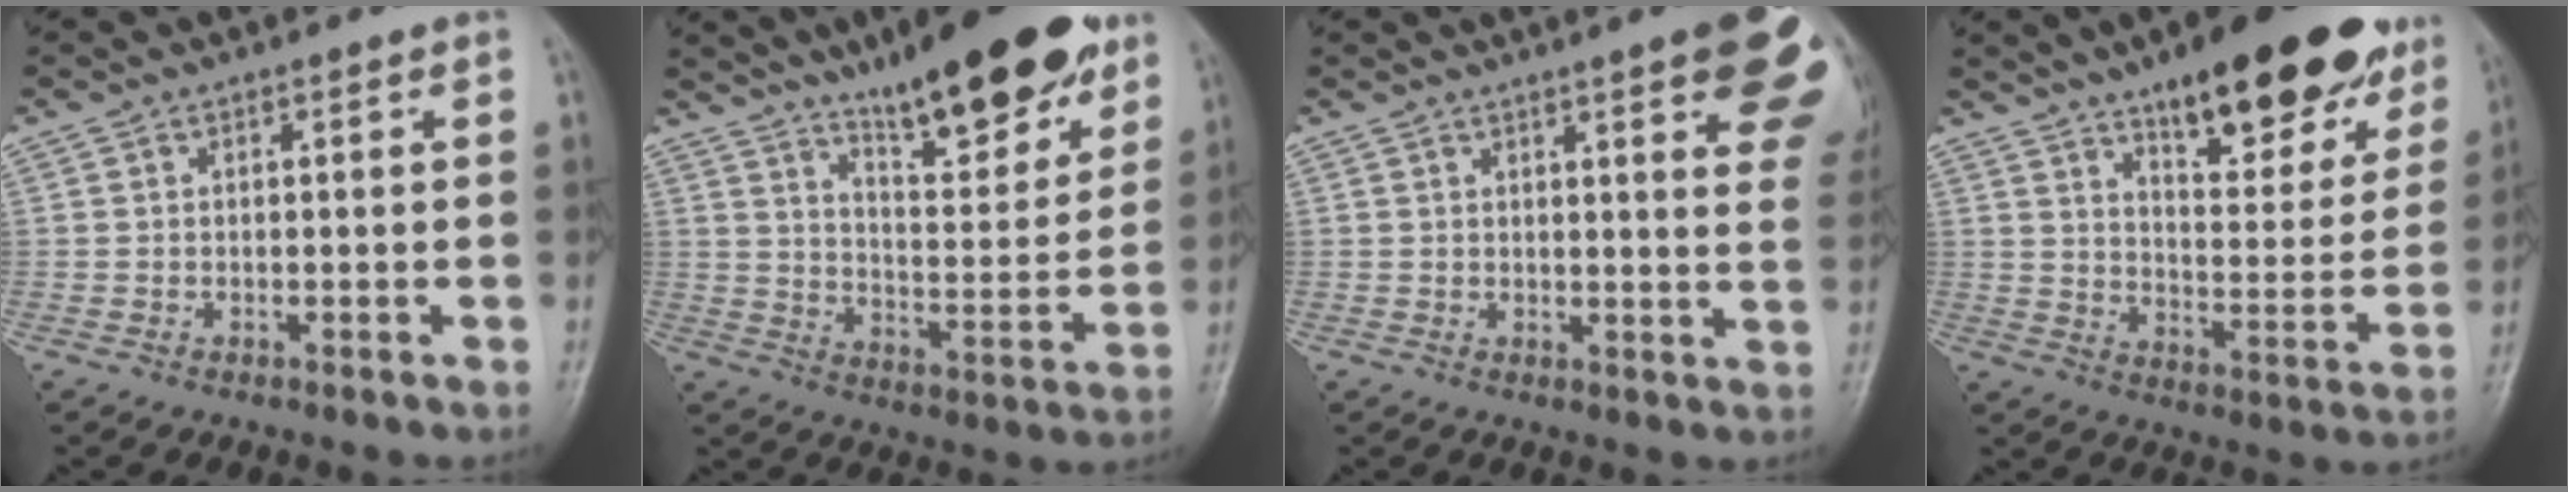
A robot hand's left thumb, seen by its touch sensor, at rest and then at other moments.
{"total": 19.4, "force": [13.5, 5.1, 13.0], "torque": [-0.153, -0.070, 0.213]}
{"total": 15.3, "force": [7.3, 3.4, 13.0], "torque": [-0.143, -0.021, 0.079]}
{"total": 23.6, "force": [15.1, 8.4, 16.1], "torque": [-0.174, -0.056, 0.221]}